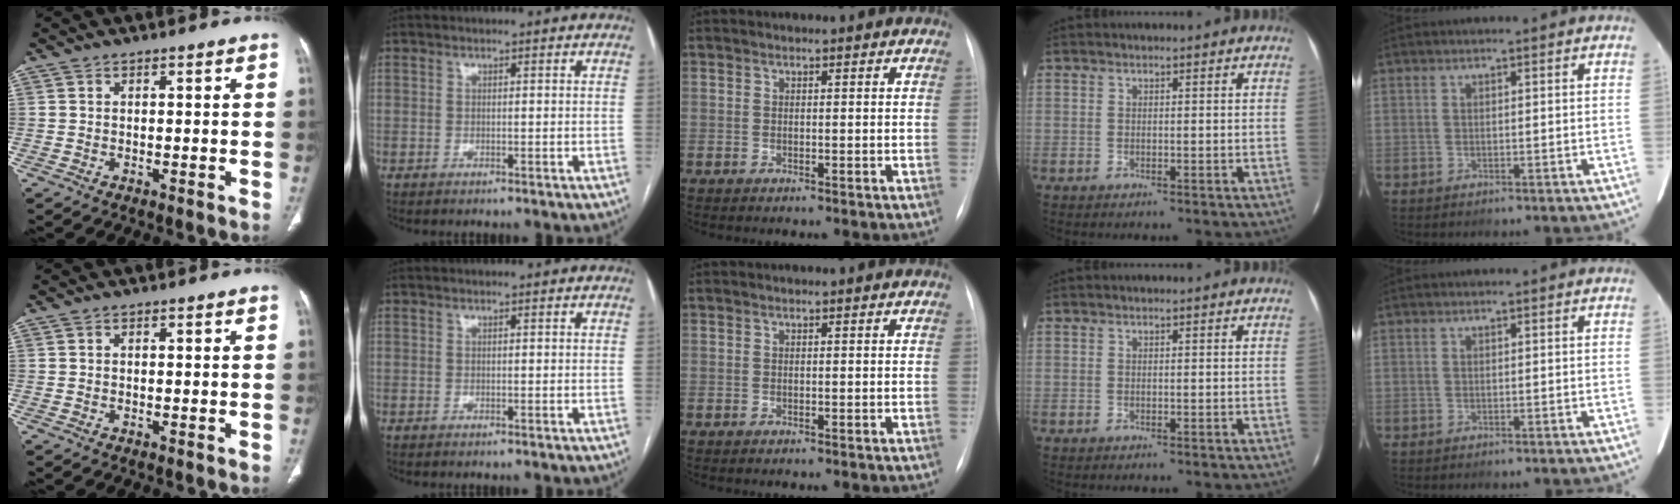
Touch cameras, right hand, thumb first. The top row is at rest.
{}